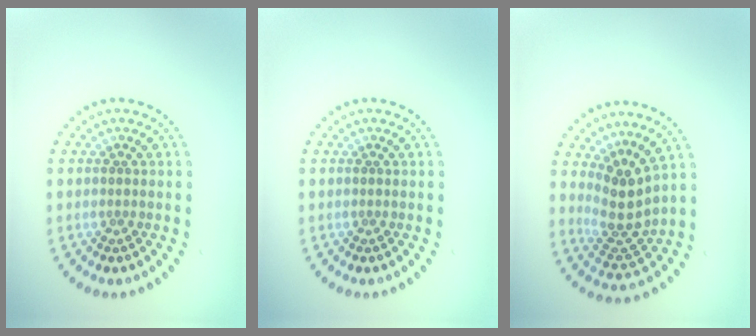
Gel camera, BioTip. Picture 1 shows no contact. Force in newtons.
{"total": 0.0}
{"total": 3.5, "press": 2.6, "slide": 2.3}